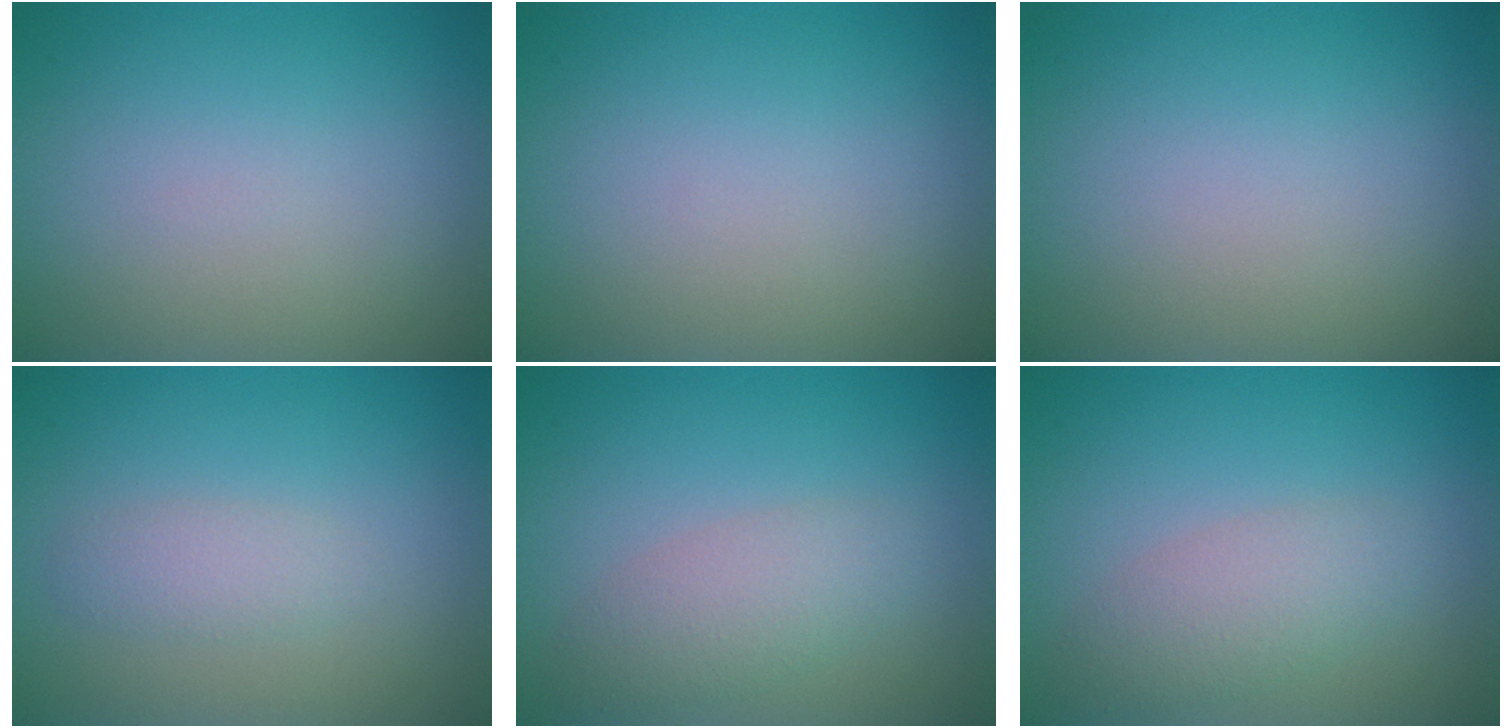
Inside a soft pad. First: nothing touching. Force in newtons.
{"total": 0.0}
{"total": 0.0}
{"total": 1.5, "press": 1.5, "slide": 0.1}
{"total": 2.8, "press": 2.8, "slide": 0.2}
{"total": 2.8, "press": 2.8, "slide": 0.2}